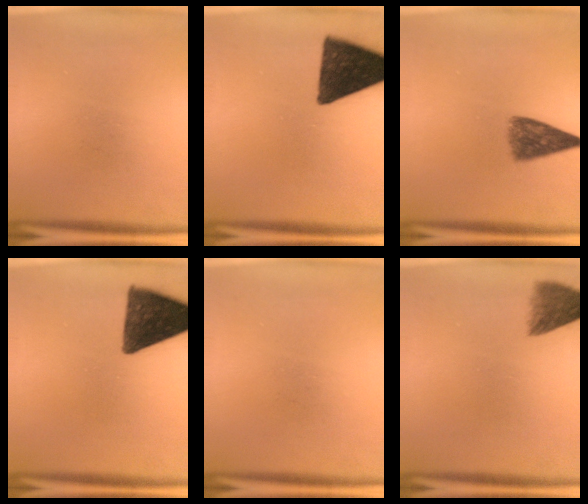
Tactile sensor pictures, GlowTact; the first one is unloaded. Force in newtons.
{"total": 14.9}
{"total": 5.9}
{"total": 13.0}
{"total": 0.0}
{"total": 5.0}